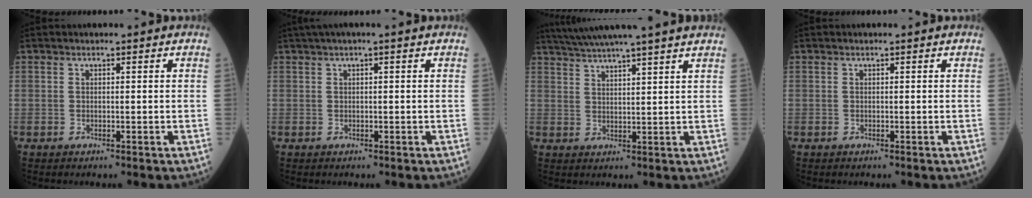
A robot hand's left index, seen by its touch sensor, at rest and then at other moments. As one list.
[{"total": 2.4, "force": [1.7, -0.4, 1.7], "torque": [-0.031, 0.026, 0.032]}, {"total": 14.0, "force": [12.3, -1.1, 6.6], "torque": [-0.117, 0.018, 0.173]}, {"total": 0.0}]